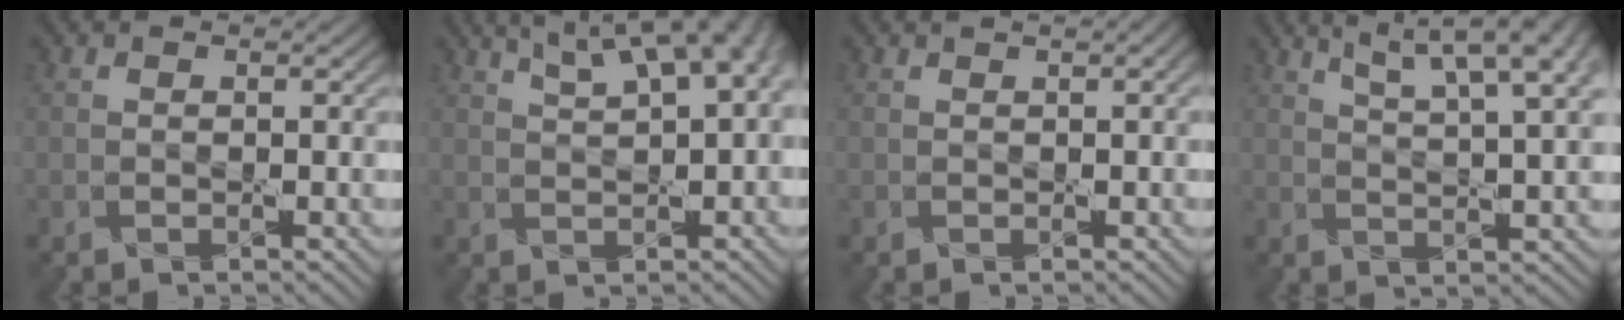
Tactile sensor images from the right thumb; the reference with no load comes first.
{"total": 9.2, "force": [4.7, 3.0, 7.3], "torque": [-0.112, 0.021, 0.068]}
{"total": 1.7, "force": [0.9, 0.6, 1.3], "torque": [-0.010, 0.000, -0.001]}
{"total": 10.8, "force": [6.5, 2.6, 8.2], "torque": [-0.115, 0.020, 0.086]}